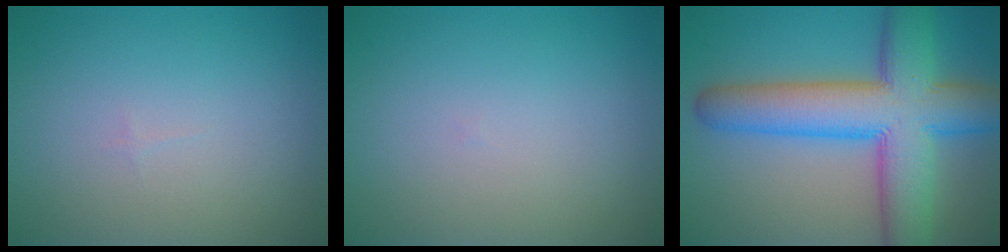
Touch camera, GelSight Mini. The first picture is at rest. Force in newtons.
{"total": 0.0}
{"total": 11.3, "press": 11.3, "slide": 0.3}